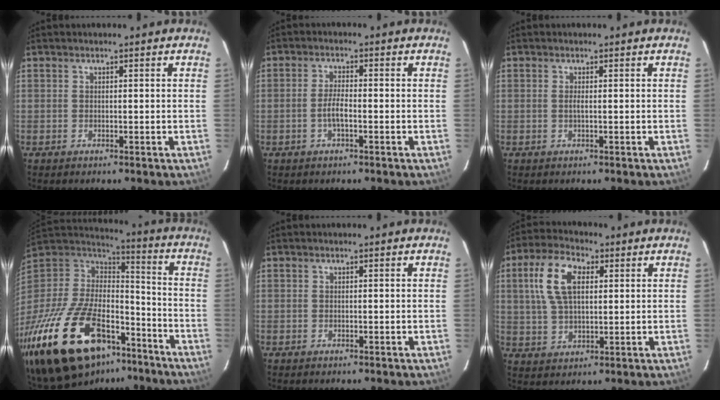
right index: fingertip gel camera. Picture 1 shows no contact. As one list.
[{"total": 3.0, "force": [-1.1, 0.7, 2.7], "torque": [-0.054, 0.000, -0.021]}, {"total": 0.7, "force": [-0.1, -0.2, 0.7], "torque": [-0.014, 0.000, -0.003]}, {"total": 36.5, "force": [-23.2, 17.3, 22.3], "torque": [-0.463, -0.029, -0.361]}, {"total": 0.0}, {"total": 10.9, "force": [3.1, 5.8, 8.7], "torque": [-0.176, 0.022, 0.060]}]